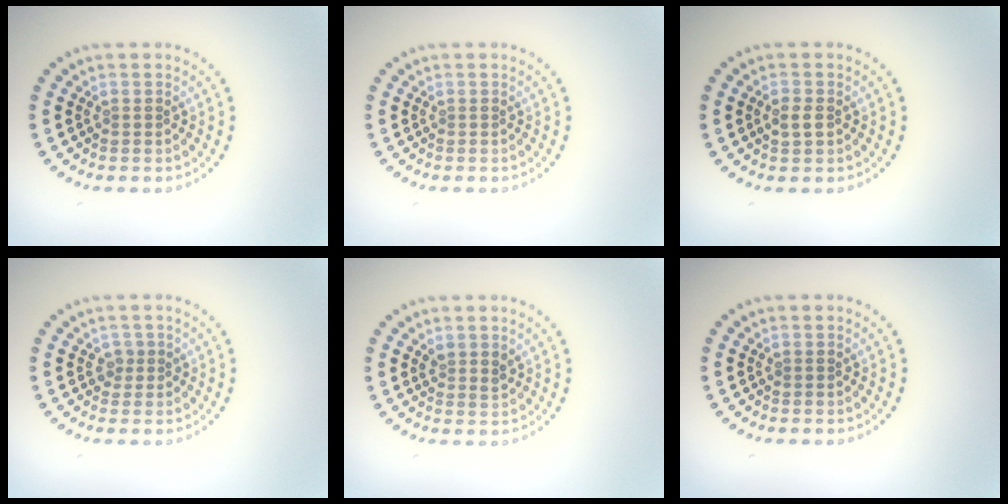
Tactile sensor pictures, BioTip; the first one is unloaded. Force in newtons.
{"total": 0.0}
{"total": 1.3, "press": 1.3, "slide": 0.1}
{"total": 1.1, "press": 0.8, "slide": 0.7}
{"total": 1.2, "press": 1.0, "slide": 0.6}
{"total": 0.0}